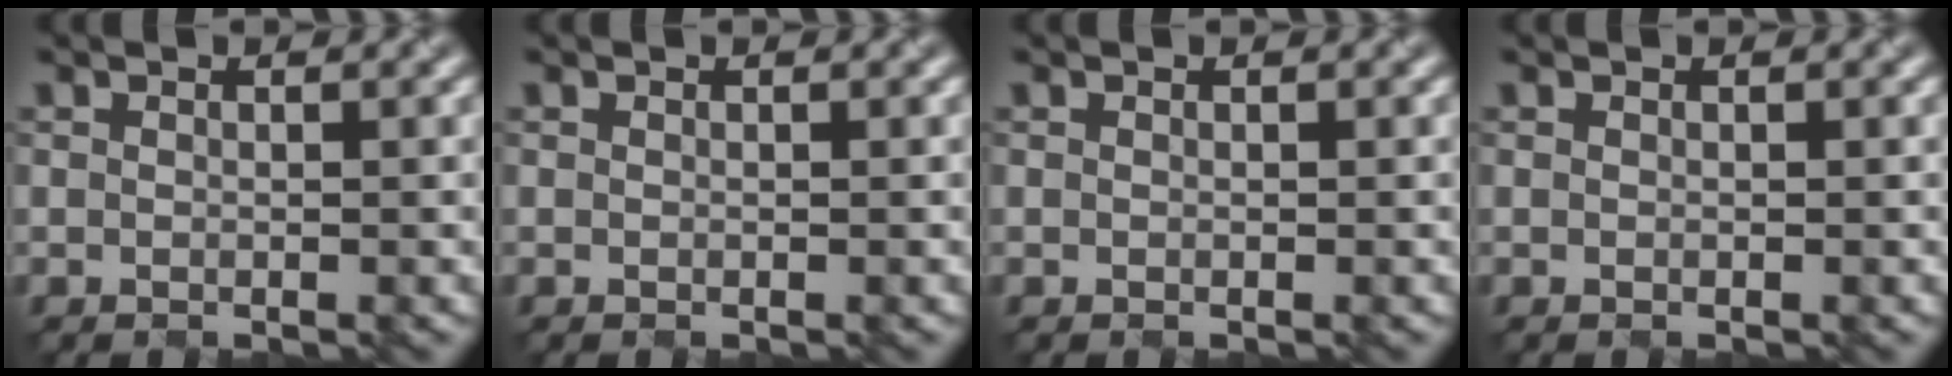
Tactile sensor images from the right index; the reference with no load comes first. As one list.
[{"total": 0.0}, {"total": 0.0}, {"total": 0.0}]